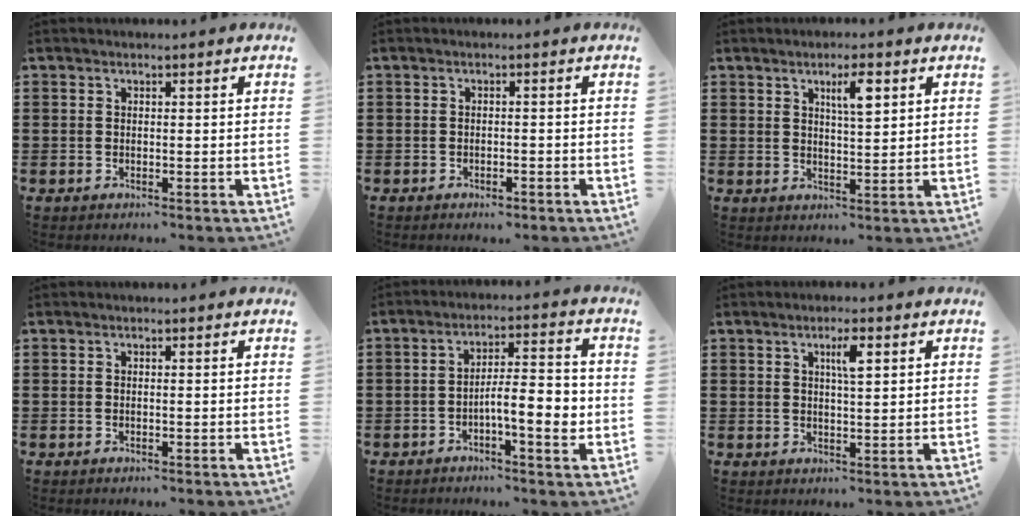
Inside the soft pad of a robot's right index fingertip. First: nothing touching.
{"total": 1.0, "force": [-0.9, 0.3, 0.3], "torque": [-0.010, -0.002, -0.019]}
{"total": 4.6, "force": [2.1, 1.0, 3.9], "torque": [-0.066, 0.002, 0.030]}
{"total": 0.0}
{"total": 6.9, "force": [-2.0, 1.8, 6.3], "torque": [-0.093, 0.001, -0.040]}
{"total": 3.4, "force": [1.3, 0.7, 3.1], "torque": [-0.056, 0.003, 0.018]}